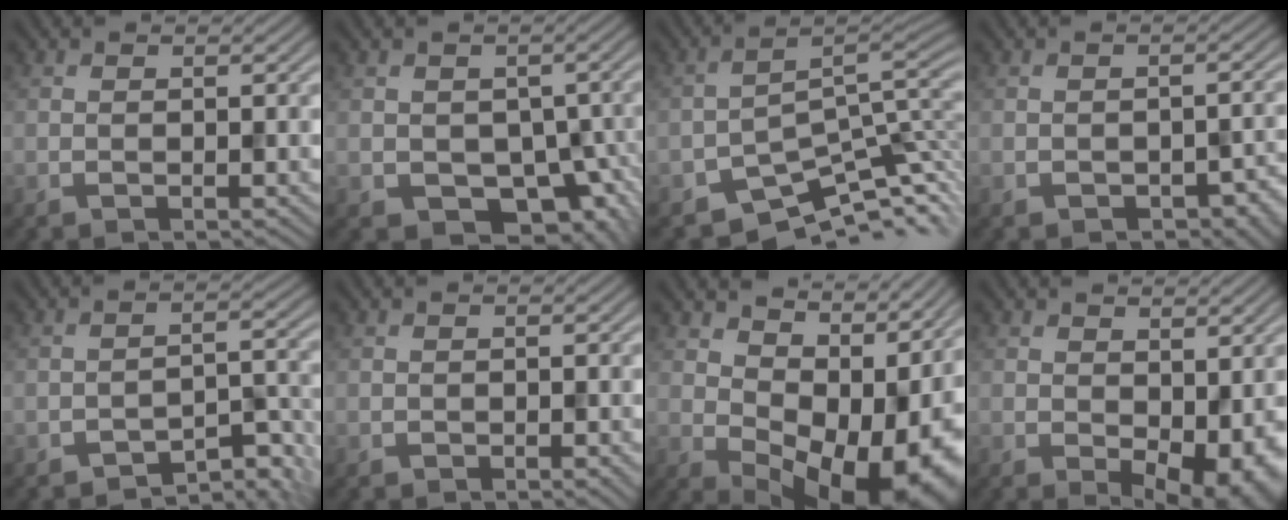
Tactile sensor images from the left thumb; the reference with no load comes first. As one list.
[{"total": 5.7, "force": [-2.4, 4.4, 2.9], "torque": [-0.047, -0.032, -0.020]}, {"total": 7.4, "force": [-5.6, 2.7, 3.9], "torque": [-0.044, -0.012, -0.094]}, {"total": 3.0, "force": [-2.1, 1.2, 1.8], "torque": [-0.015, -0.006, -0.009]}, {"total": 4.9, "force": [-4.8, 0.3, 1.0], "torque": [-0.009, 0.013, -0.065]}, {"total": 0.7, "force": [-0.4, 0.1, 0.5], "torque": [-0.005, 0.000, -0.006]}, {"total": 13.5, "force": [2.9, 8.8, 9.9], "torque": [-0.098, -0.008, 0.087]}, {"total": 5.1, "force": [-0.6, 2.6, 4.3], "torque": [-0.063, -0.018, 0.017]}]